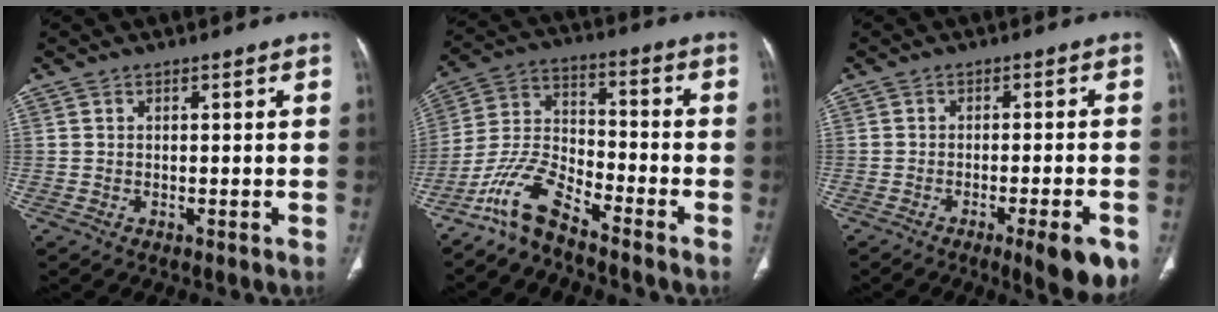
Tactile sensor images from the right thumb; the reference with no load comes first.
{"total": 9.5, "force": [-7.8, 2.4, 4.7], "torque": [-0.102, 0.065, -0.165]}
{"total": 8.9, "force": [-4.5, 1.8, 7.4], "torque": [-0.087, 0.004, -0.057]}